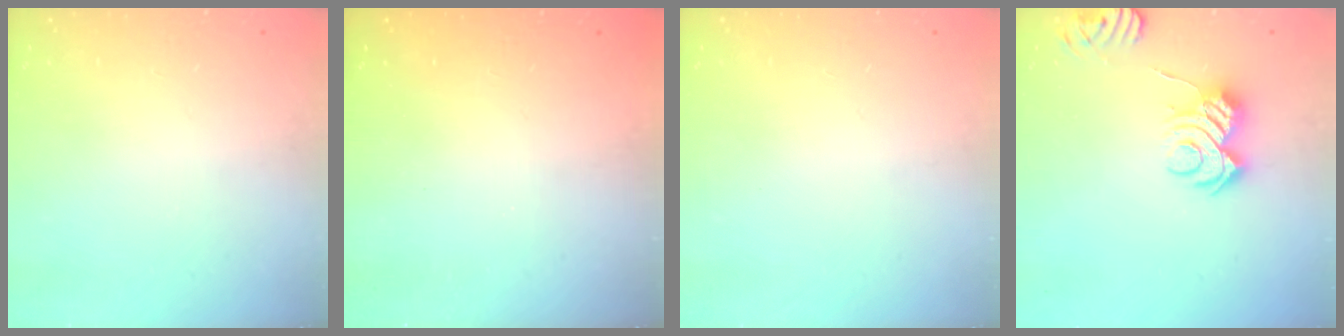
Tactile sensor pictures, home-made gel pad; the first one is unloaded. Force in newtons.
{"total": 2.5, "press": 2.4, "slide": 0.8}
{"total": 0.0}
{"total": 8.5, "press": 8.5, "slide": 0.7}